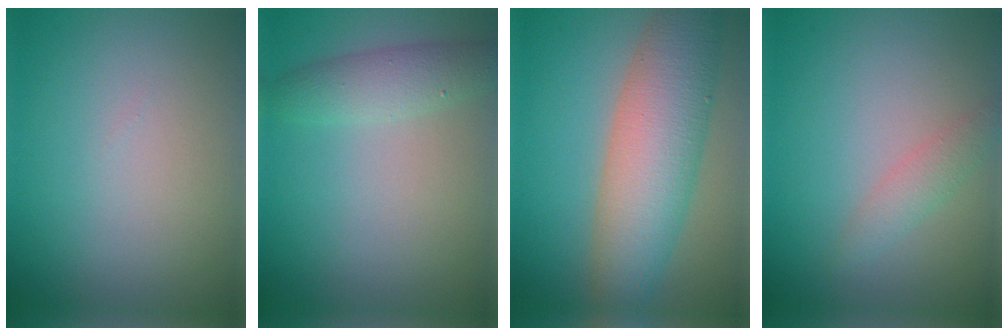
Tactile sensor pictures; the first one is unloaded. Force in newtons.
{"total": 2.7, "press": 2.7, "slide": 0.1}
{"total": 8.4, "press": 8.4, "slide": 0.3}
{"total": 1.6, "press": 1.6, "slide": 0.1}